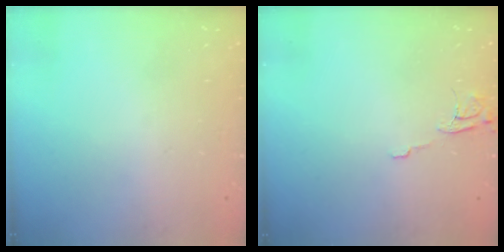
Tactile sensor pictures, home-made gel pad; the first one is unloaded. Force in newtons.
{"total": 6.3, "press": 6.3, "slide": 0.5}